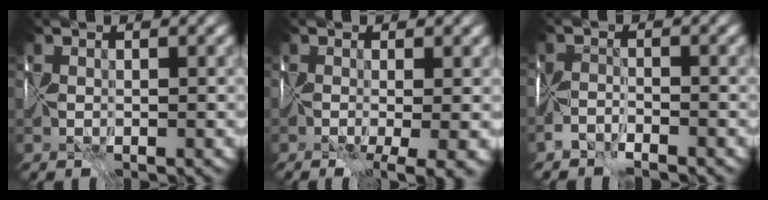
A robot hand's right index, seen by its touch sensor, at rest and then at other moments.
{"total": 5.5, "force": [-1.8, 1.7, 4.9], "torque": [-0.059, -0.011, -0.019]}
{"total": 2.2, "force": [-2.1, 0.5, 0.3], "torque": [-0.007, 0.006, -0.054]}